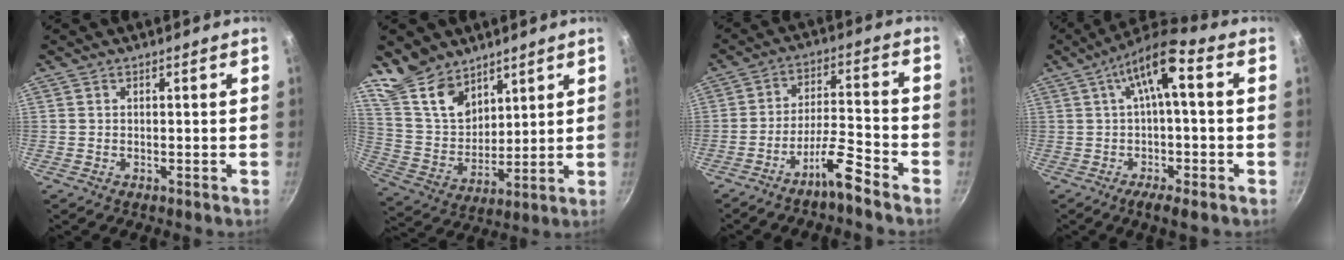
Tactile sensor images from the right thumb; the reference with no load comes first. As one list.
[{"total": 12.8, "force": [9.5, 7.3, 4.4], "torque": [-0.044, -0.060, 0.192]}, {"total": 7.8, "force": [-5.9, 0.9, 5.1], "torque": [-0.095, 0.050, -0.102]}, {"total": 11.2, "force": [-0.8, 1.9, 11.0], "torque": [-0.198, 0.030, -0.020]}]